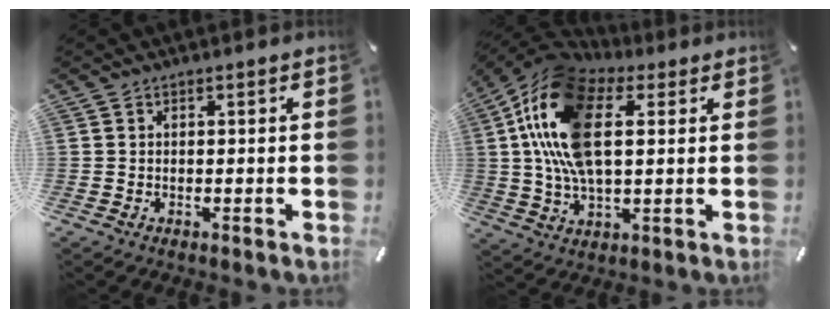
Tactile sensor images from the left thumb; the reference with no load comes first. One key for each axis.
{"total": 20.1, "fx": 5.4, "fy": 11.3, "fz": 15.8, "tx": -0.362, "ty": 0.001, "tz": 0.089}